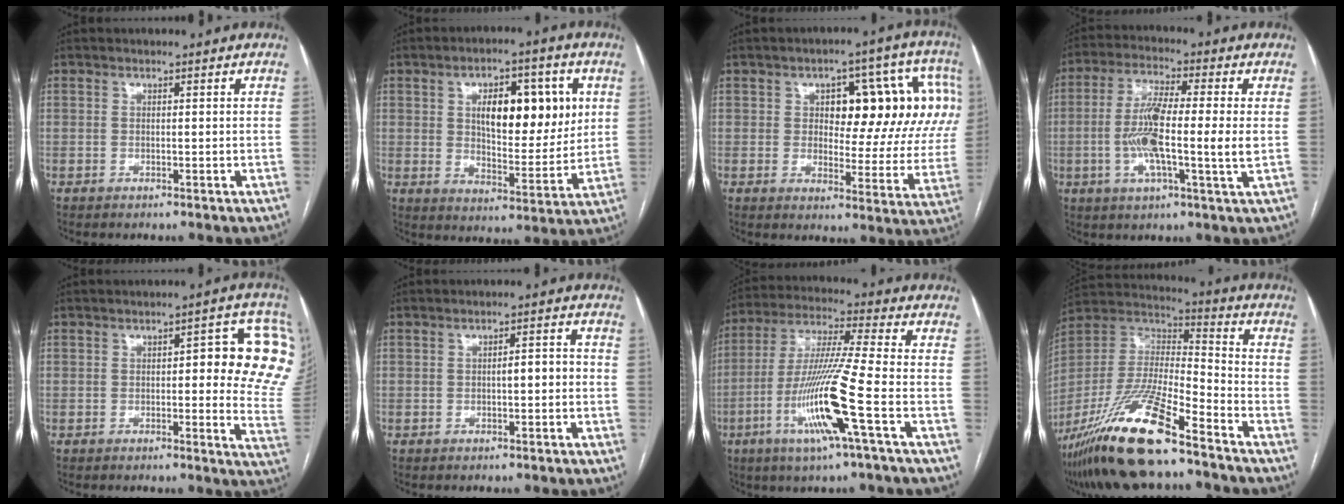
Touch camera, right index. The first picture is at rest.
{"total": 16.6, "force": [4.1, 8.2, 13.9], "torque": [-0.207, 0.023, 0.069]}
{"total": 17.9, "force": [4.5, 7.6, 15.6], "torque": [-0.184, 0.034, 0.057]}
{"total": 11.8, "force": [-0.9, 0.8, 11.7], "torque": [-0.226, 0.001, -0.026]}
{"total": 12.9, "force": [2.2, 3.6, 12.1], "torque": [-0.113, 0.007, 0.014]}
{"total": 2.6, "force": [-0.5, 0.8, 2.5], "torque": [-0.035, 0.011, -0.007]}
{"total": 14.8, "force": [-5.3, -1.0, 13.8], "torque": [-0.282, -0.016, -0.106]}
{"total": 20.4, "force": [-14.2, 3.0, 14.3], "torque": [-0.321, -0.031, -0.267]}